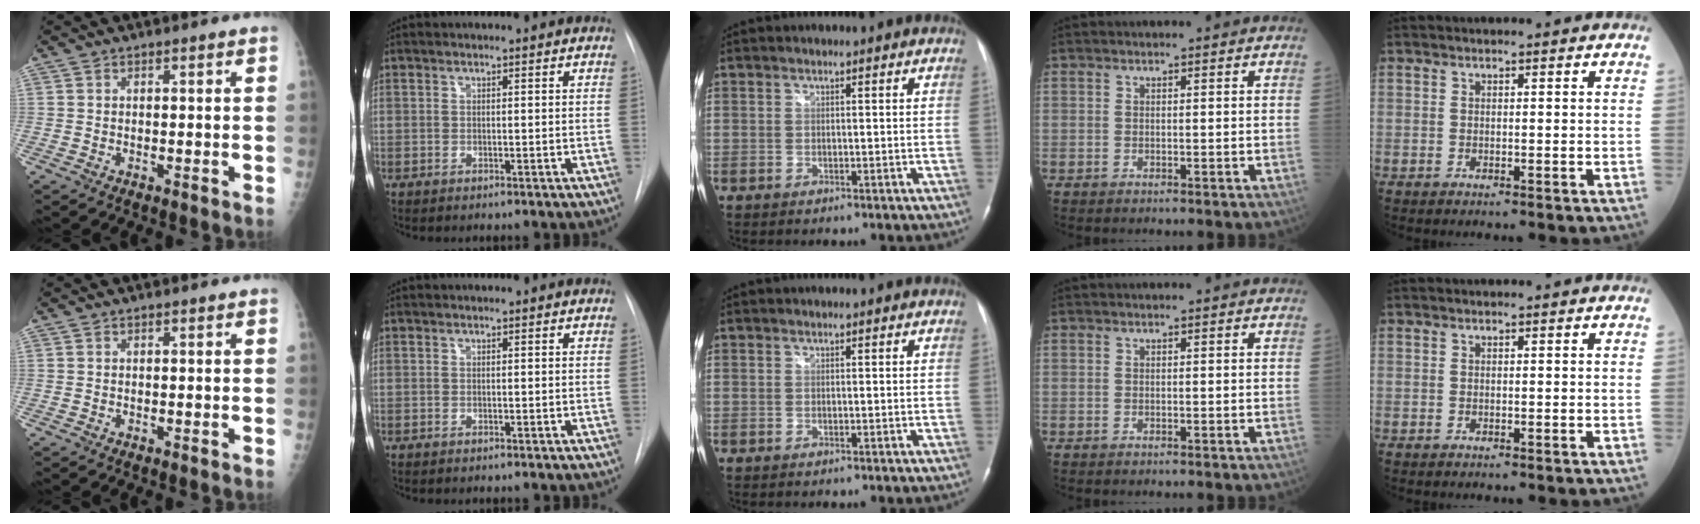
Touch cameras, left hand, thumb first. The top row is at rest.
{}